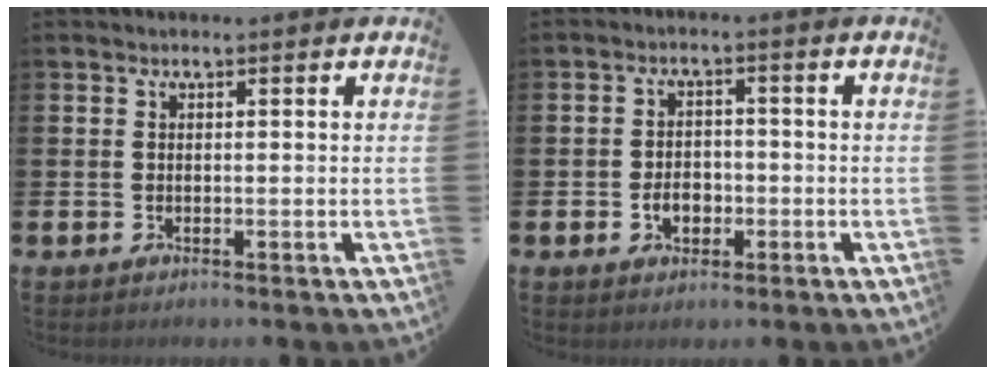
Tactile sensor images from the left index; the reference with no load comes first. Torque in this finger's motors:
{"motor_torque": [0.83, 0.22, 0.11, 0.08]}